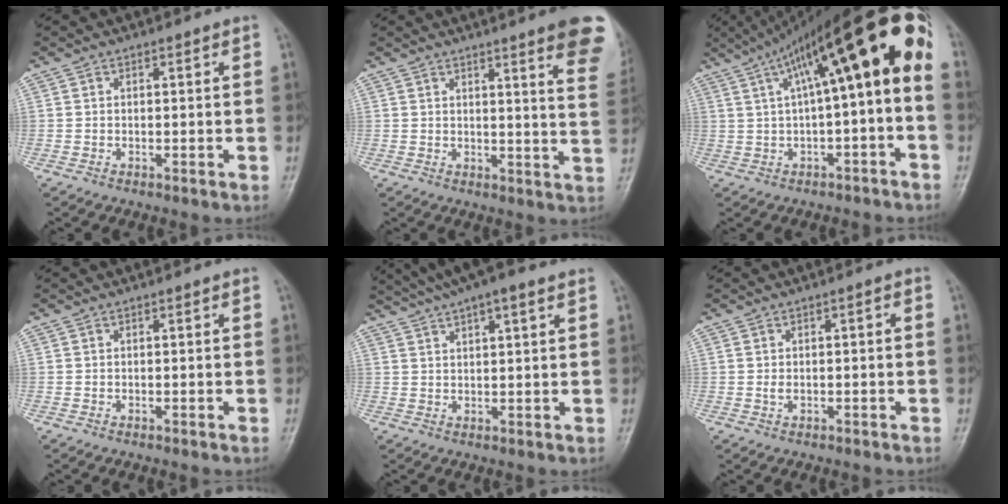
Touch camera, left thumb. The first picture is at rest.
{"total": 13.1, "force": [8.2, 1.5, 10.1], "torque": [-0.098, -0.037, 0.081]}
{"total": 19.0, "force": [3.3, 5.0, 18.0], "torque": [-0.264, 0.060, 0.049]}
{"total": 0.0}
{"total": 10.1, "force": [7.0, 2.2, 6.9], "torque": [-0.108, 0.020, 0.111]}
{"total": 1.9, "force": [-0.2, 0.9, 1.7], "torque": [-0.032, 0.014, -0.004]}